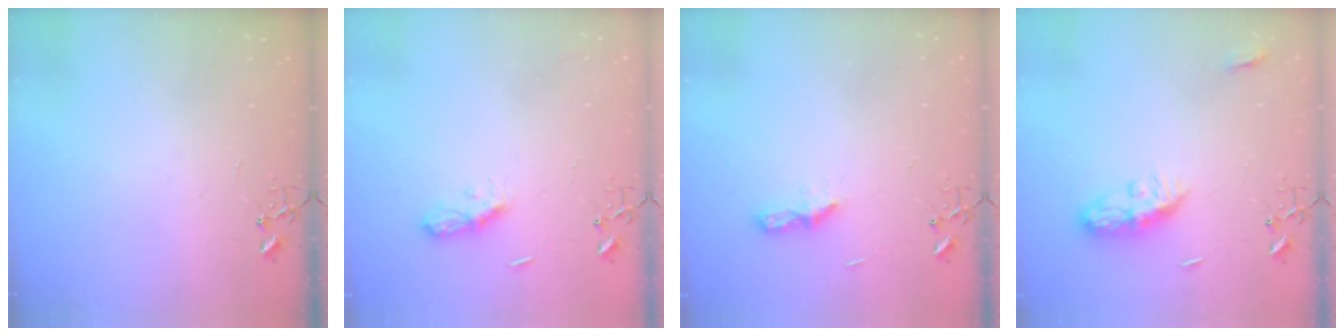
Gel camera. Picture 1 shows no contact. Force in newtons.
{"total": 6.2, "press": 6.2, "slide": 0.6}
{"total": 6.3, "press": 6.3, "slide": 0.7}
{"total": 8.0, "press": 8.0, "slide": 0.4}